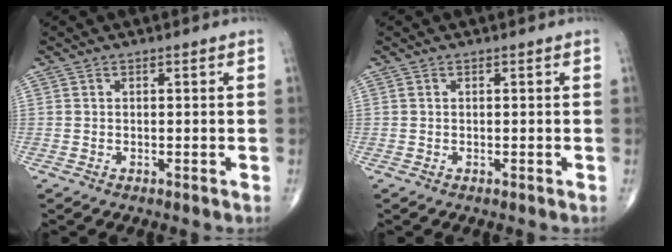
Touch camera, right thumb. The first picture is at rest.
{"total": 0.0}